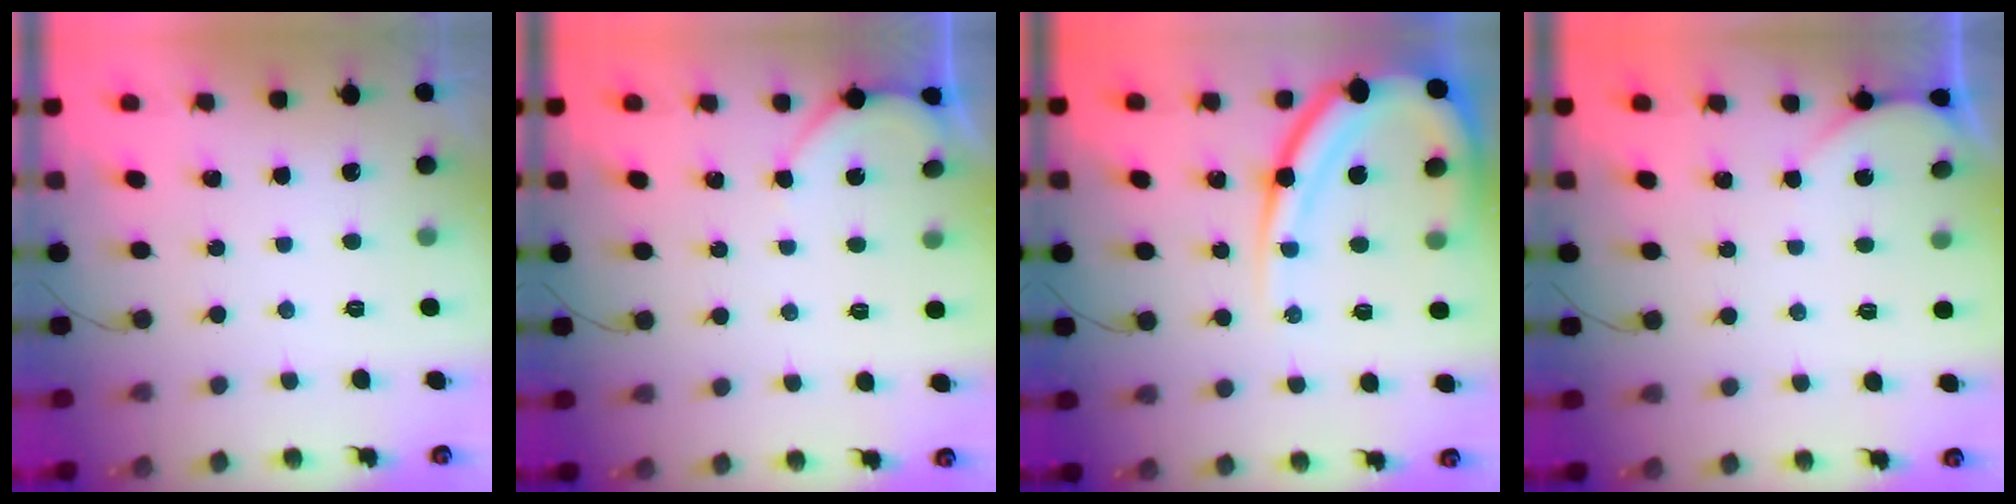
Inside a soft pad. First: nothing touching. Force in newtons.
{"total": 2.7, "press": 2.6, "slide": 0.4}
{"total": 16.5, "press": 16.4, "slide": 1.9}
{"total": 2.4, "press": 2.4, "slide": 0.3}